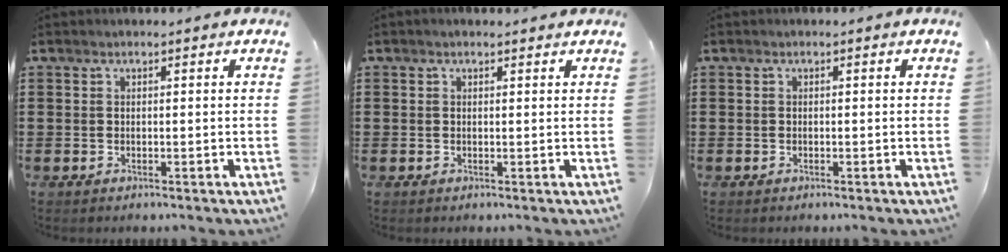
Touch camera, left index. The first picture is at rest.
{"total": 0.9, "force": [0.7, 0.5, 0.1], "torque": [-0.003, 0.004, 0.013]}
{"total": 0.0}